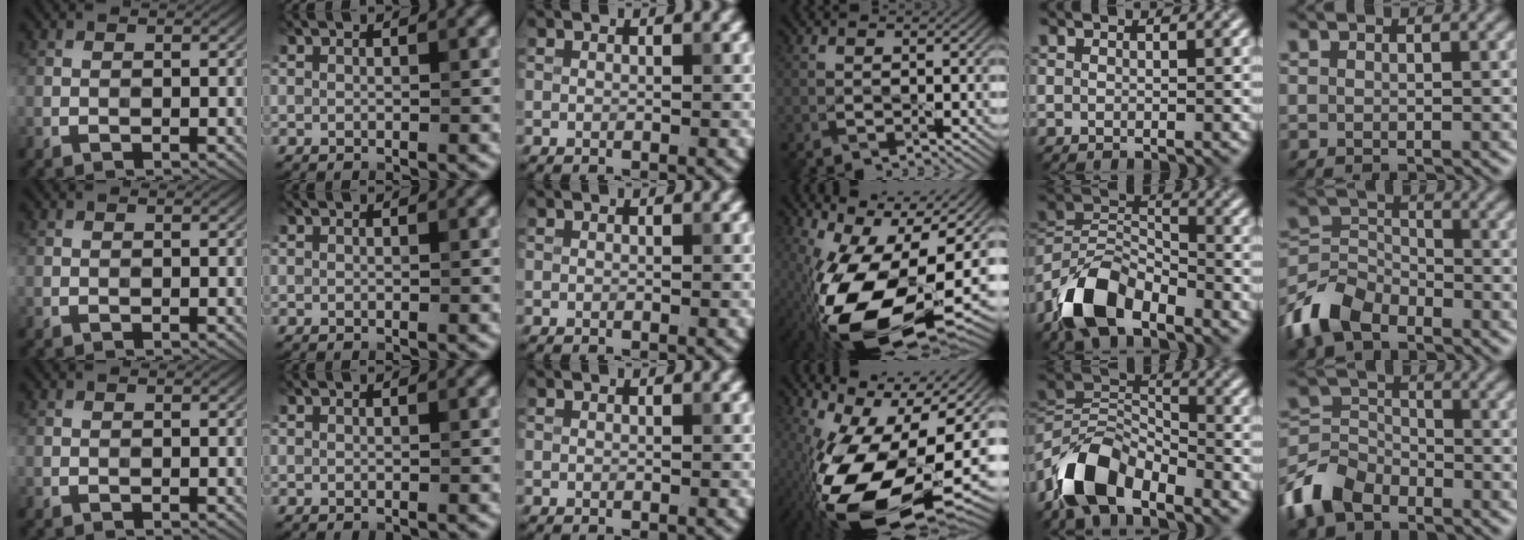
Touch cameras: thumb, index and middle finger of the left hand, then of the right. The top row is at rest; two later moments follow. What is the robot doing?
{"motion": "lift_and_place", "object": "knife"}